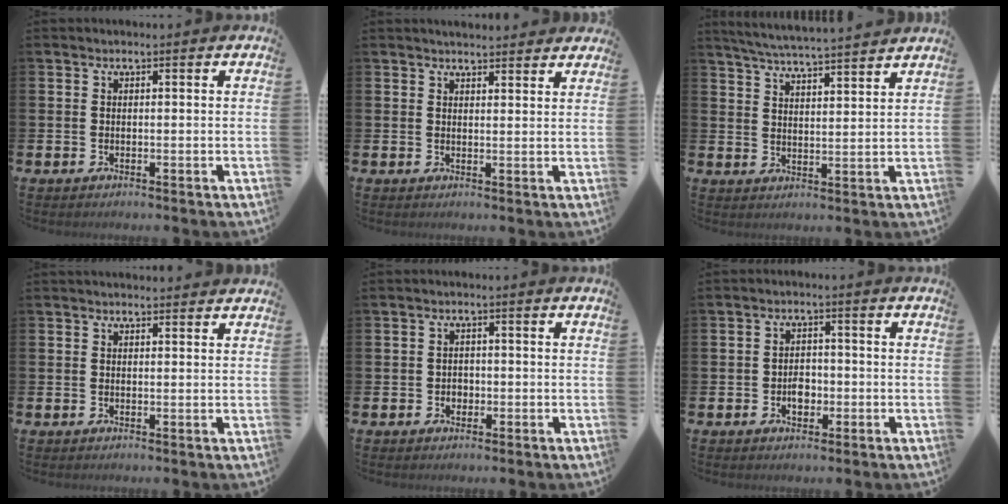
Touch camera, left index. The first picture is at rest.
{"total": 2.7, "force": [2.7, 0.4, -0.1], "torque": [0.006, -0.017, 0.048]}
{"total": 5.4, "force": [5.3, -0.3, 0.9], "torque": [-0.037, -0.036, 0.094]}
{"total": 1.4, "force": [1.3, 0.3, 0.2], "torque": [0.006, -0.004, 0.022]}
{"total": 1.5, "force": [-0.3, 1.4, 0.5], "torque": [-0.001, 0.002, -0.011]}
{"total": 2.8, "force": [-0.7, 2.0, 1.8], "torque": [-0.024, 0.000, -0.017]}